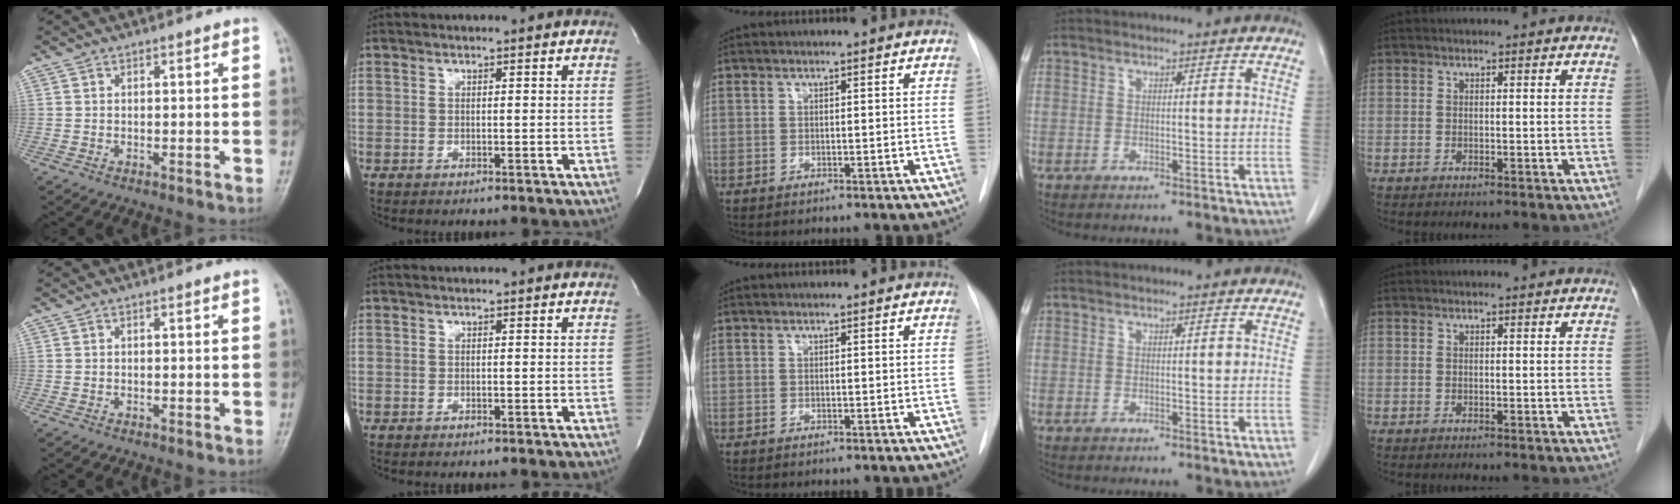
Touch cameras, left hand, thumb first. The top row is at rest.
{}